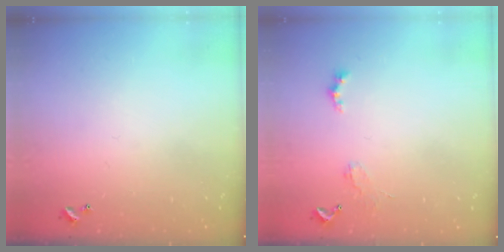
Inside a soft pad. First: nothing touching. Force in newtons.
{"total": 1.9, "press": 1.8, "slide": 0.5}